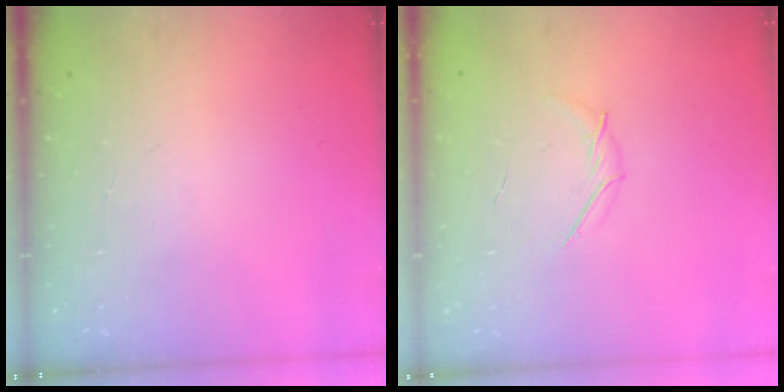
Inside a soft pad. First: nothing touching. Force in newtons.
{"total": 4.1, "press": 4.0, "slide": 1.0}